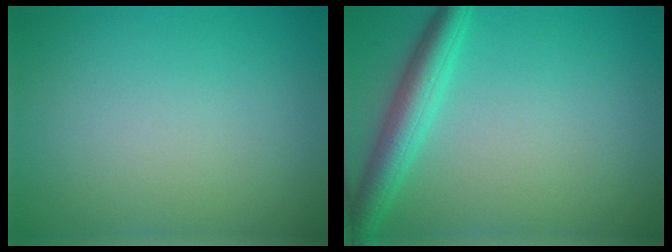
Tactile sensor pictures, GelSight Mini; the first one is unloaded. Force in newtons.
{"total": 4.0, "press": 4.0, "slide": 0.1}